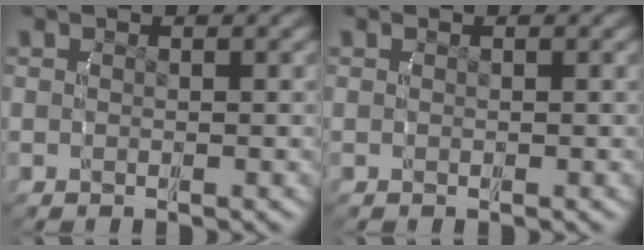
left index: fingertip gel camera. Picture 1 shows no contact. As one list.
[{"total": 0.0}]